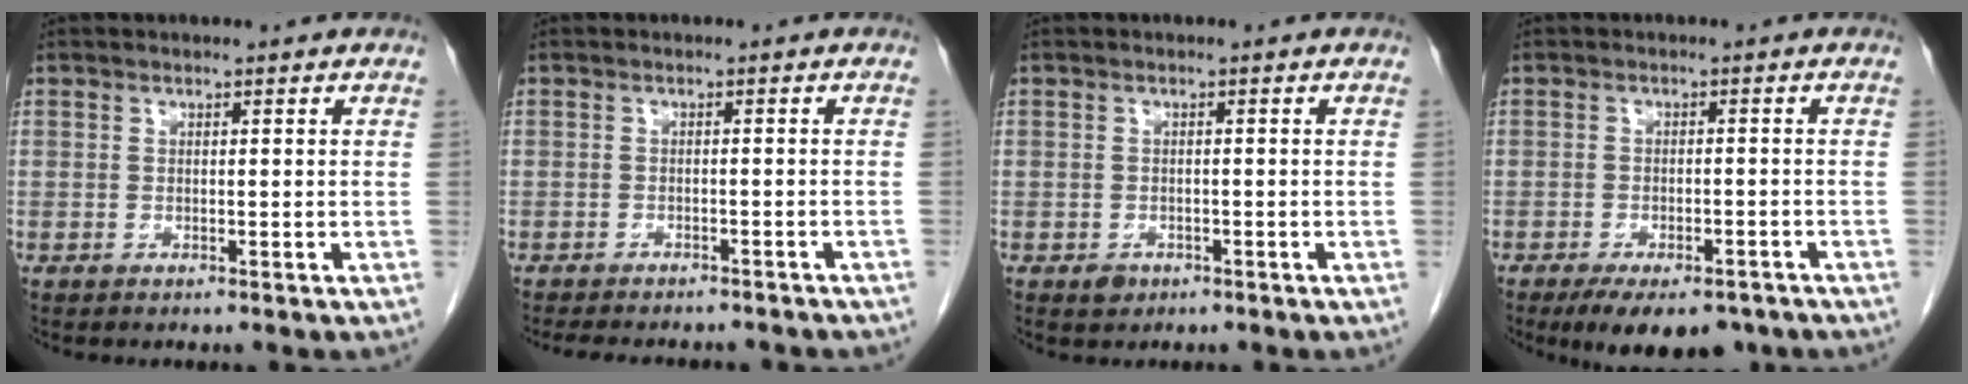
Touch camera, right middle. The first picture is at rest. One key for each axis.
{"total": 11.7, "fx": -10.3, "fy": 3.1, "fz": 4.6, "tx": -0.070, "ty": -0.003, "tz": -0.119}
{"total": 1.5, "fx": -0.9, "fy": 1.2, "fz": 0.5, "tx": -0.007, "ty": 0.003, "tz": -0.008}
{"total": 10.1, "fx": -7.6, "fy": 3.9, "fz": 5.3, "tx": -0.075, "ty": -0.009, "tz": -0.107}